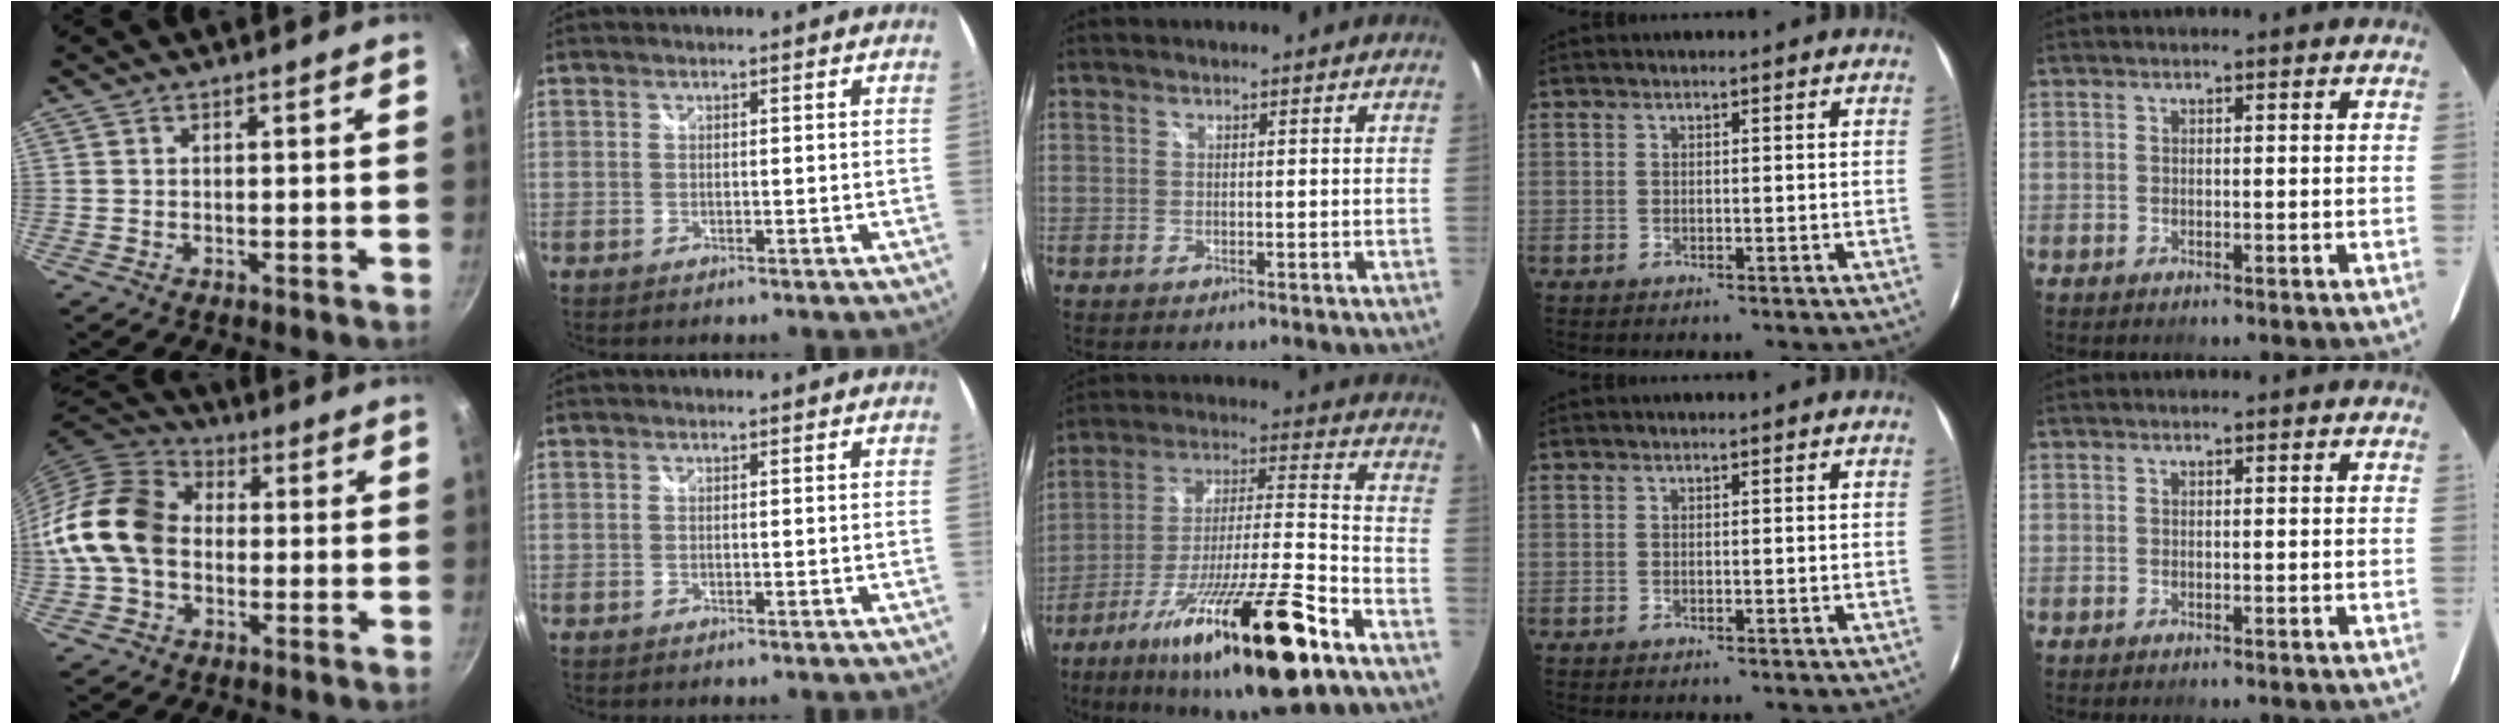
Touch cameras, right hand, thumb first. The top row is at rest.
{"thumb": {"total": 15.1, "force": [-0.8, 11.5, 9.8], "torque": [-0.161, 0.031, -0.032]}, "middle": {"total": 25.3, "force": [-15.7, 3.6, 19.5], "torque": [-0.340, -0.037, -0.260]}}